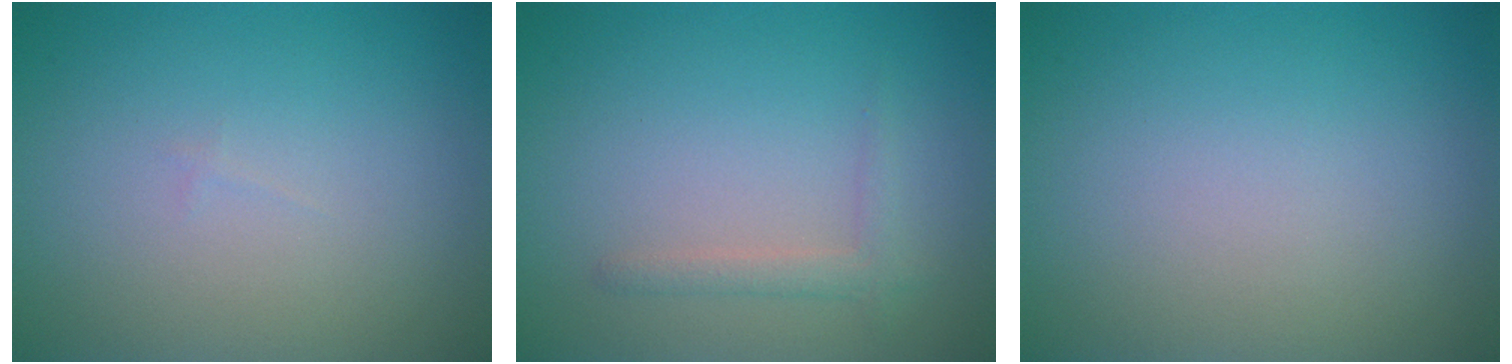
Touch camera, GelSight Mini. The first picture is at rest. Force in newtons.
{"total": 1.4, "press": 1.4, "slide": 0.1}
{"total": 0.0}